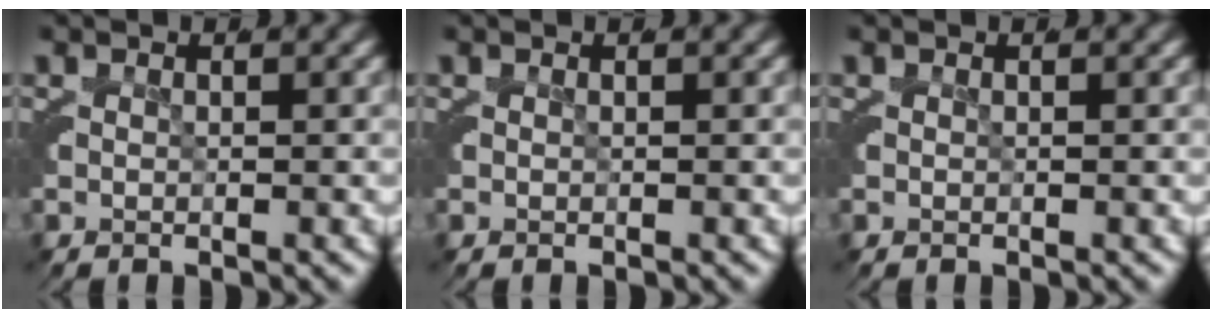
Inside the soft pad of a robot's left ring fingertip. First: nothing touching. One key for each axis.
{"total": 0.0}
{"total": 0.0}